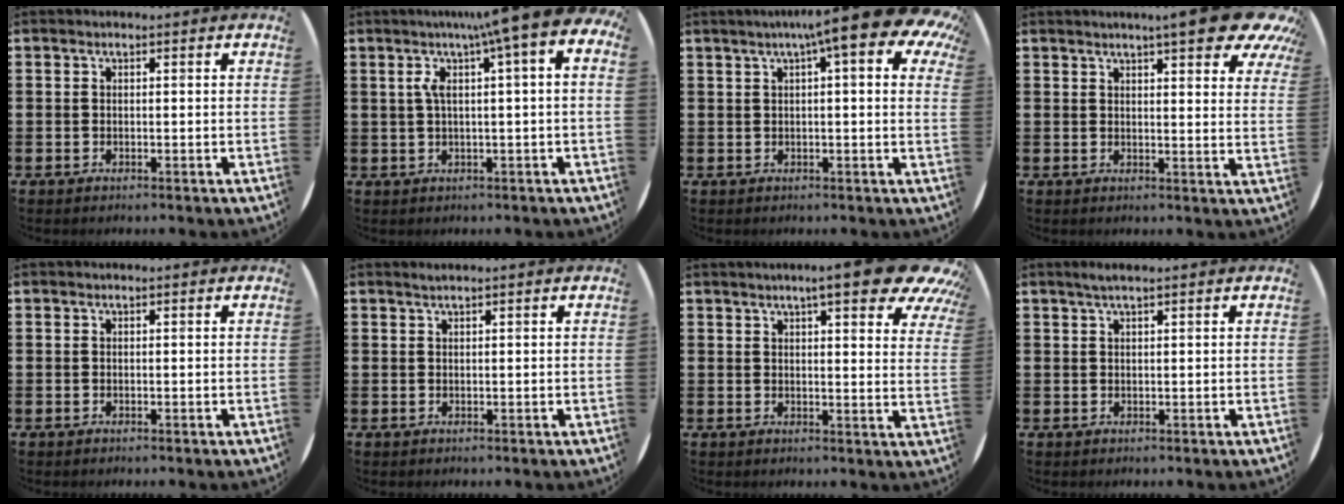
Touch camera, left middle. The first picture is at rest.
{"total": 7.4, "force": [2.9, 0.3, 6.8], "torque": [-0.123, -0.007, 0.042]}
{"total": 10.1, "force": [6.1, 1.4, 7.9], "torque": [-0.124, -0.018, 0.094]}
{"total": 9.2, "force": [7.2, 1.1, 5.7], "torque": [-0.085, -0.026, 0.119]}
{"total": 0.0}
{"total": 0.7, "force": [0.6, -0.1, 0.3], "torque": [-0.003, 0.001, 0.010]}
{"total": 10.3, "force": [7.6, 1.7, 6.8], "torque": [-0.099, -0.027, 0.124]}
{"total": 1.4, "force": [1.0, 0.0, 1.0], "torque": [-0.018, 0.004, 0.017]}